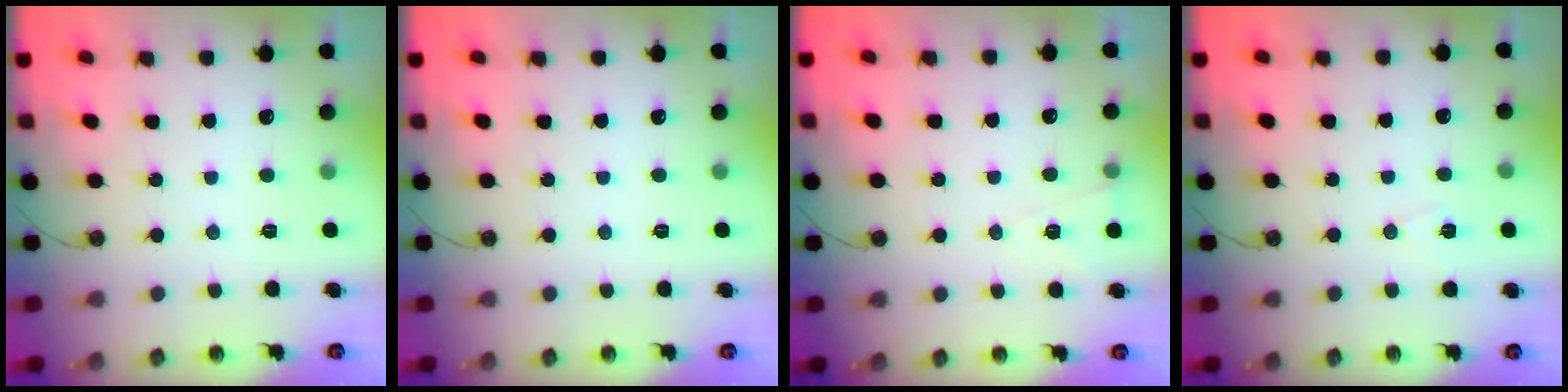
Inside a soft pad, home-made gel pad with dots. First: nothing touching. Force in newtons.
{"total": 0.0}
{"total": 5.6, "press": 3.6, "slide": 4.3}
{"total": 6.3, "press": 4.6, "slide": 4.2}